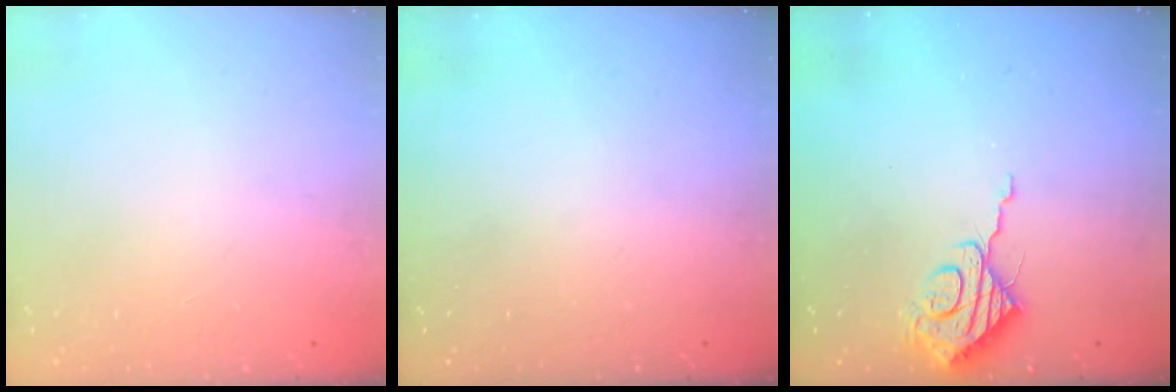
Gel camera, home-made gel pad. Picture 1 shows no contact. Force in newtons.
{"total": 0.0}
{"total": 9.5, "press": 9.5, "slide": 0.7}